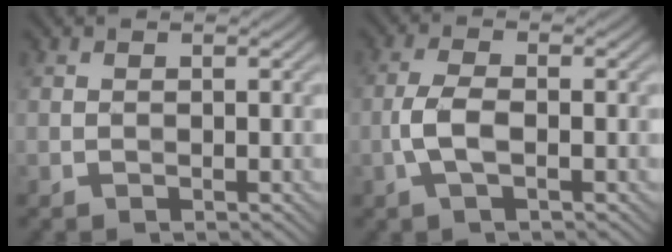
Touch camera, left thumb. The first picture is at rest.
{"total": 3.7, "force": [-1.1, 1.3, 3.3], "torque": [-0.078, 0.002, -0.029]}